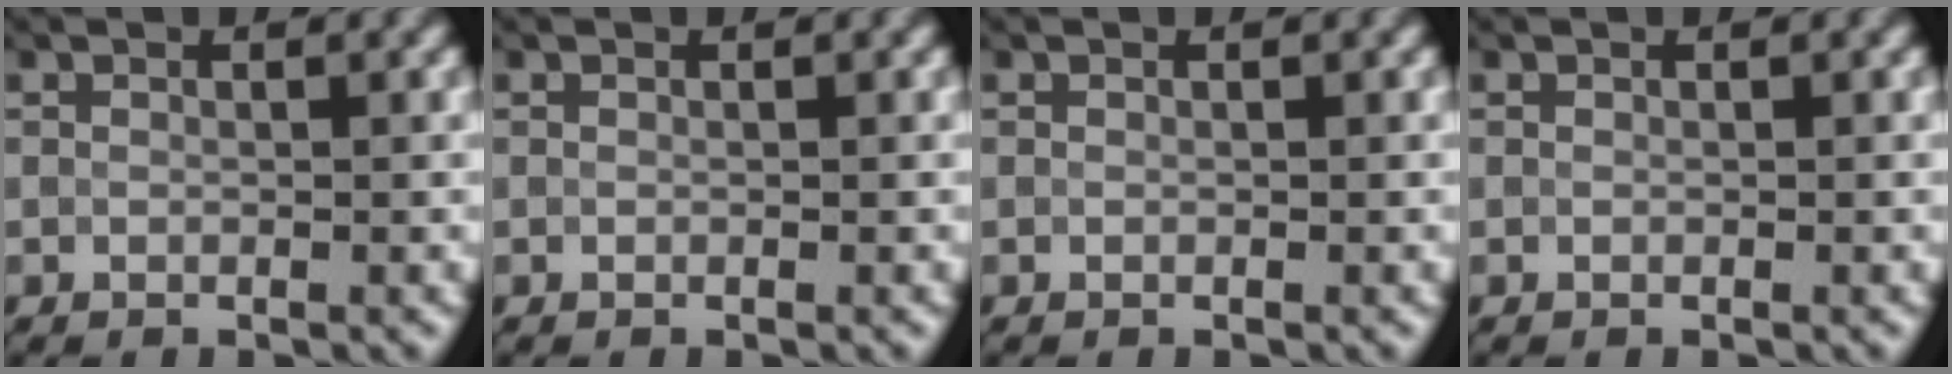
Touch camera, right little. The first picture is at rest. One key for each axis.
{"total": 0.0}
{"total": 0.0}
{"total": 0.0}